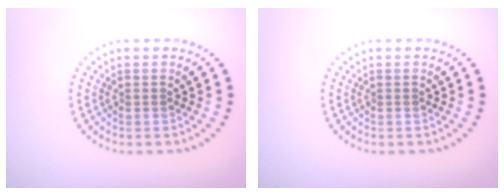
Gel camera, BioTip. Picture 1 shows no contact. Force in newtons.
{"total": 0.0}